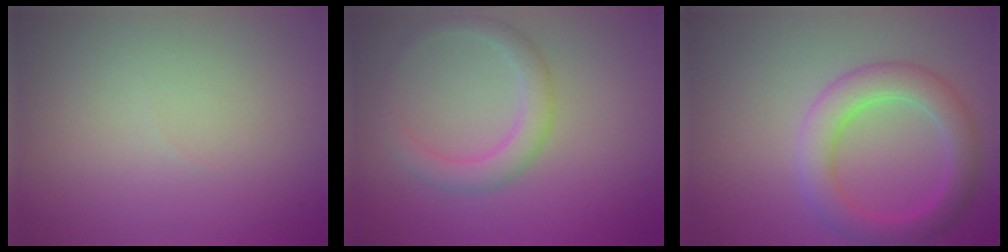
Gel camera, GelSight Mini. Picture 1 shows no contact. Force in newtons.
{"total": 2.8, "press": 2.8, "slide": 0.1}
{"total": 4.3, "press": 4.3, "slide": 0.1}